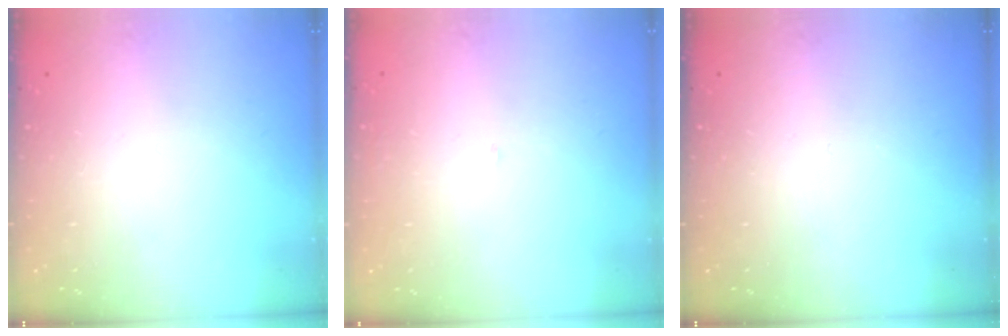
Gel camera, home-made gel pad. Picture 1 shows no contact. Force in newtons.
{"total": 2.1, "press": 2.1, "slide": 0.1}
{"total": 0.0}